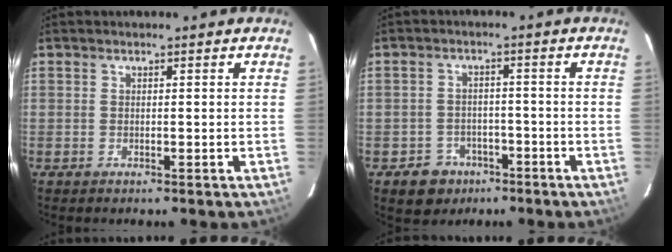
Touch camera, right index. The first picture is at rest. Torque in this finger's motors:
{"motor_torque": [-0.14, 0.01, -0.24, -0.17]}